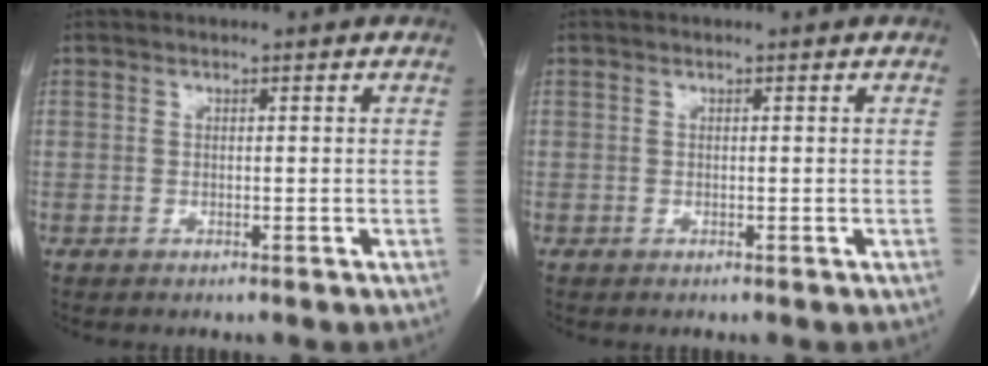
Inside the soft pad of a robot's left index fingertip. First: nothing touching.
{"total": 0.0}